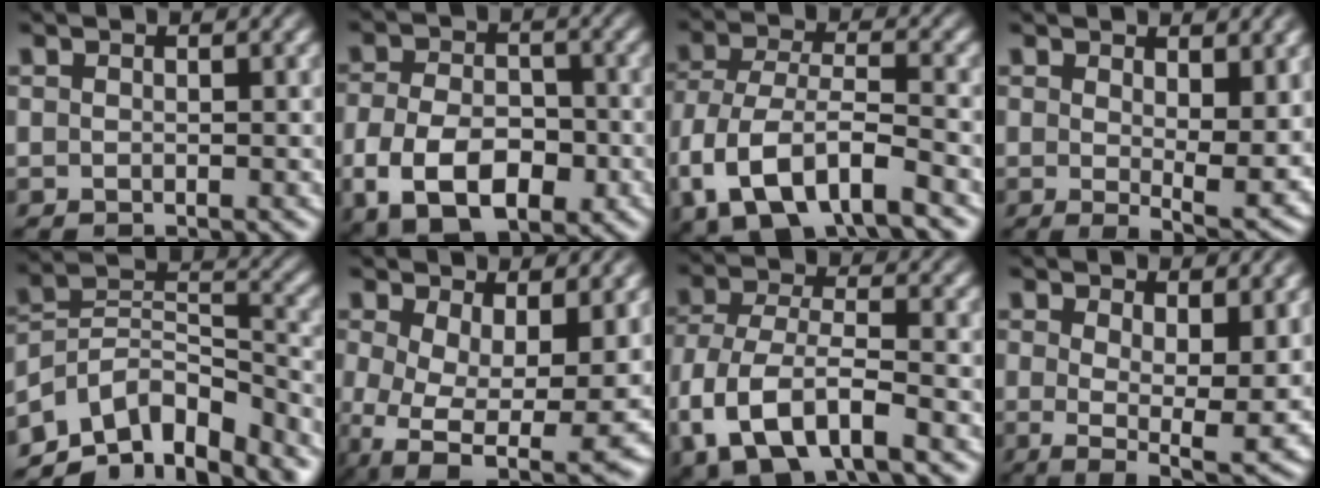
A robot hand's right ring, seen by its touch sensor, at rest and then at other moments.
{"total": 8.8, "force": [-3.0, 5.9, 5.8], "torque": [-0.093, -0.031, -0.033]}
{"total": 8.0, "force": [-2.2, 5.3, 5.6], "torque": [-0.132, -0.040, -0.016]}
{"total": 3.4, "force": [0.8, 0.5, 3.2], "torque": [-0.039, -0.026, 0.019]}
{"total": 14.8, "force": [-8.7, 9.3, 7.6], "torque": [-0.114, -0.039, -0.132]}
{"total": 7.1, "force": [-2.0, 4.3, 5.3], "torque": [-0.117, -0.056, -0.011]}
{"total": 8.0, "force": [-2.2, 5.3, 5.5], "torque": [-0.134, -0.041, -0.015]}
{"total": 5.6, "force": [0.2, 1.7, 5.3], "torque": [-0.075, -0.034, 0.017]}